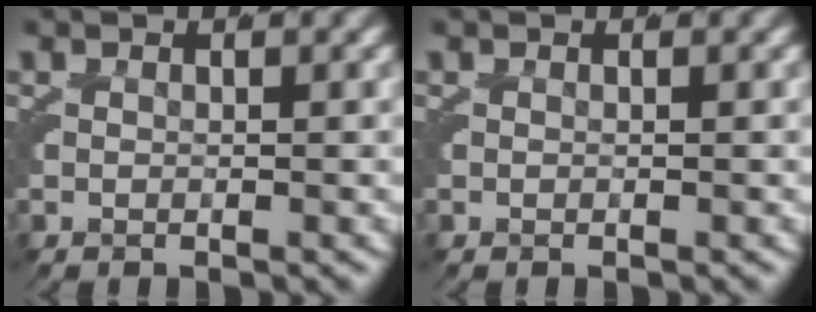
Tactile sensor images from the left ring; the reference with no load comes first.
{"total": 0.0}